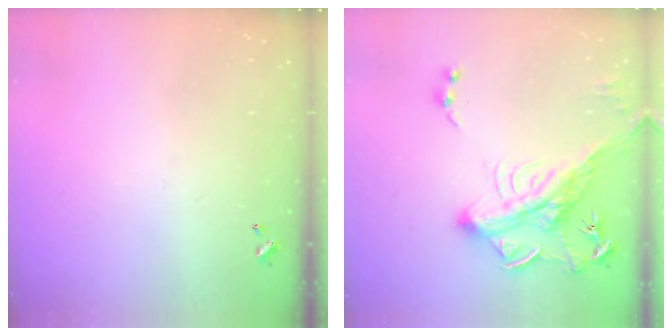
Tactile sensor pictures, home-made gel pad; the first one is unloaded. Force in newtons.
{"total": 8.0, "press": 7.8, "slide": 1.3}